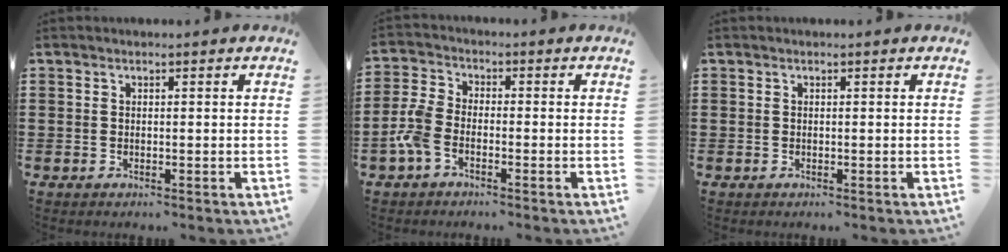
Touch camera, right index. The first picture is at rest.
{"total": 5.0, "force": [-2.9, 2.3, 3.4], "torque": [-0.100, -0.004, -0.065]}
{"total": 0.0}